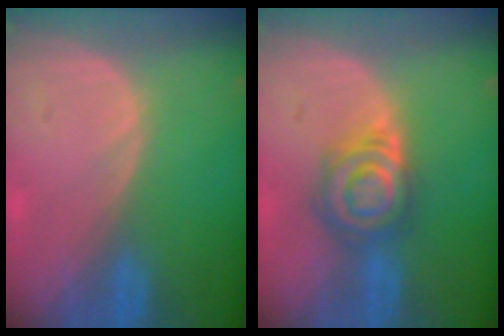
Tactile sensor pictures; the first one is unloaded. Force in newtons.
{"total": 6.9, "press": 6.5, "slide": 2.5}